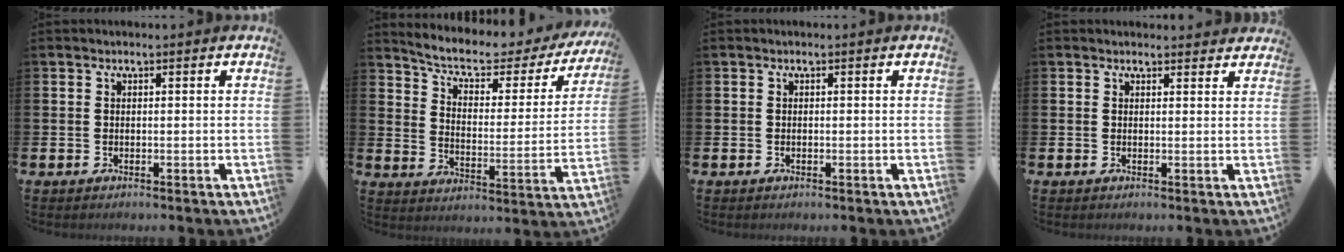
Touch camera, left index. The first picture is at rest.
{"total": 6.1, "force": [5.1, 2.0, 2.8], "torque": [-0.085, -0.033, 0.079]}
{"total": 0.0}
{"total": 1.1, "force": [1.1, 0.3, 0.1], "torque": [0.004, -0.002, 0.018]}